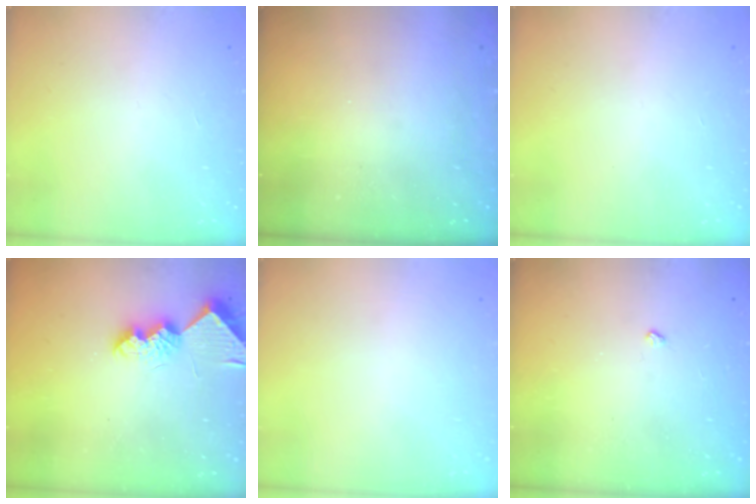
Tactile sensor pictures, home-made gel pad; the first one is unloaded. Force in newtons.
{"total": 0.0}
{"total": 0.0}
{"total": 9.5, "press": 9.5, "slide": 0.1}
{"total": 0.0}
{"total": 3.0, "press": 2.9, "slide": 0.4}